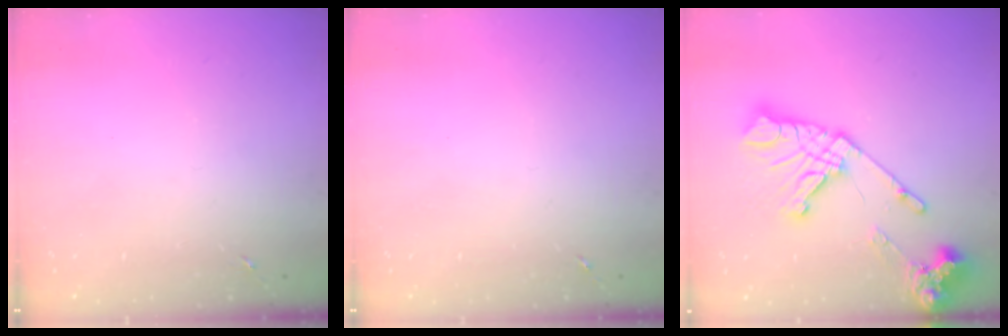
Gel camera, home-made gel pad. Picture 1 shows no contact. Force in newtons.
{"total": 0.0}
{"total": 20.4, "press": 20.3, "slide": 2.5}